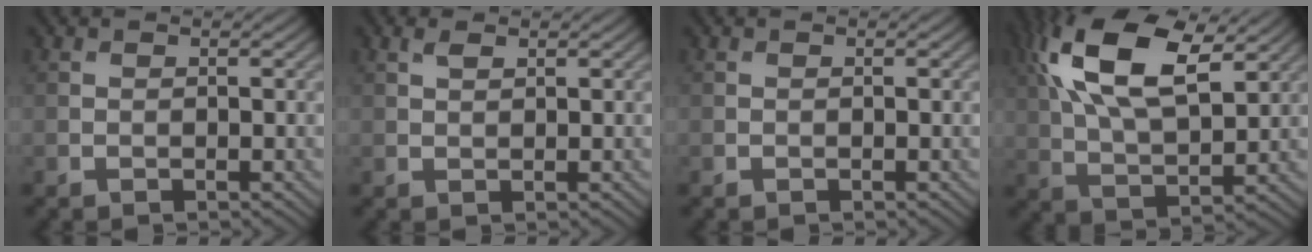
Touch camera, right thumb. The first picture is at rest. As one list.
[{"total": 1.3, "force": [0.8, 0.5, 0.9], "torque": [-0.022, 0.001, 0.017]}, {"total": 0.0}, {"total": 16.0, "force": [6.8, 7.4, 12.4], "torque": [-0.262, 0.024, 0.112]}]